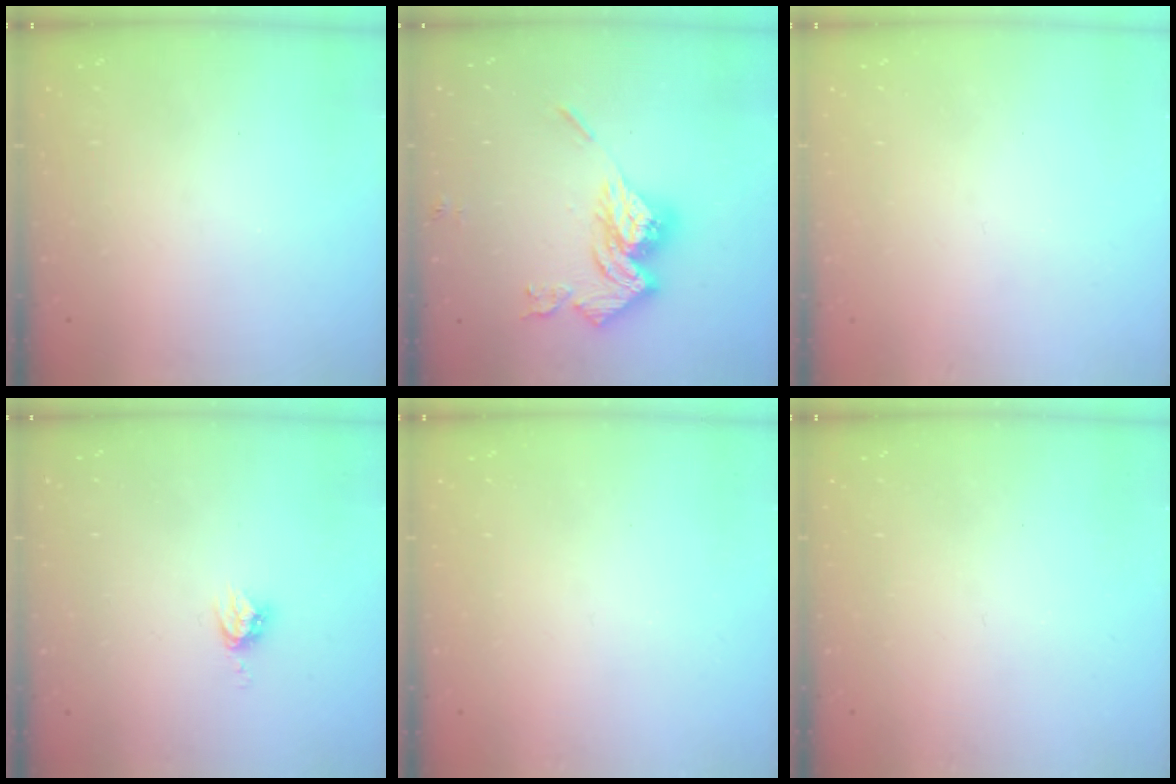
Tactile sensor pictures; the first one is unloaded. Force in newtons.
{"total": 16.4, "press": 16.4, "slide": 1.7}
{"total": 0.7, "press": 0.7, "slide": 0.1}
{"total": 4.9, "press": 4.9, "slide": 0.1}
{"total": 0.0}
{"total": 0.0}